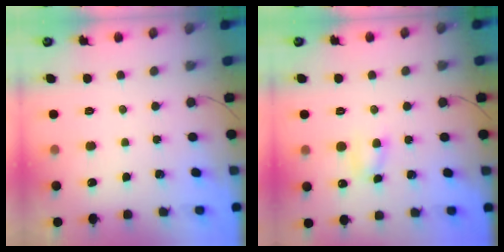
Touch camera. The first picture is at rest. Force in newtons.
{"total": 3.9, "press": 3.8, "slide": 1.1}